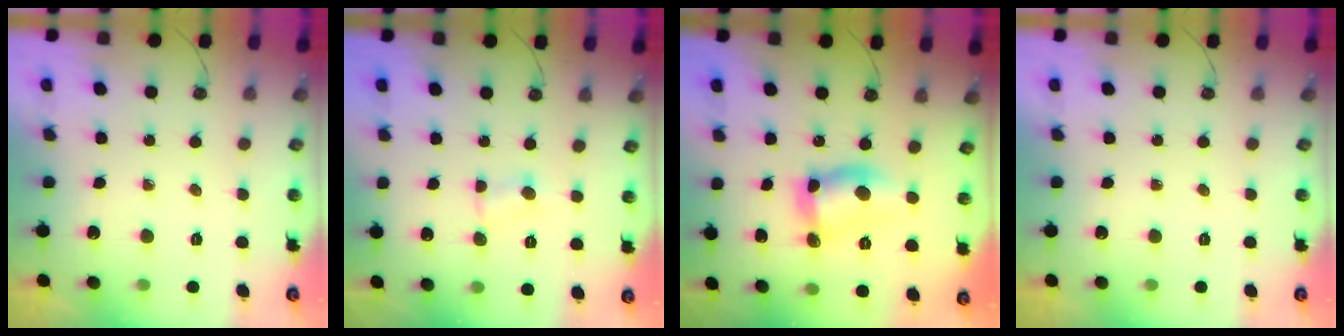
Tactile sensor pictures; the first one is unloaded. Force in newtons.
{"total": 1.6, "press": 1.5, "slide": 0.4}
{"total": 10.3, "press": 10.3, "slide": 1.1}
{"total": 0.0}